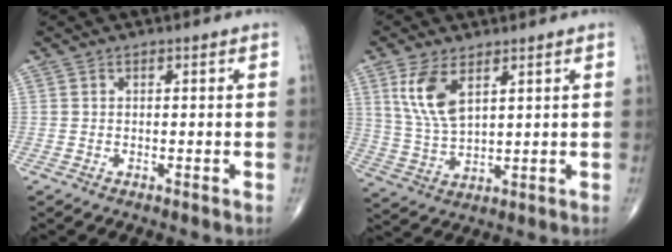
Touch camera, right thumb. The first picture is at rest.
{"total": 9.1, "force": [4.2, 4.0, 6.9], "torque": [-0.138, -0.015, 0.095]}